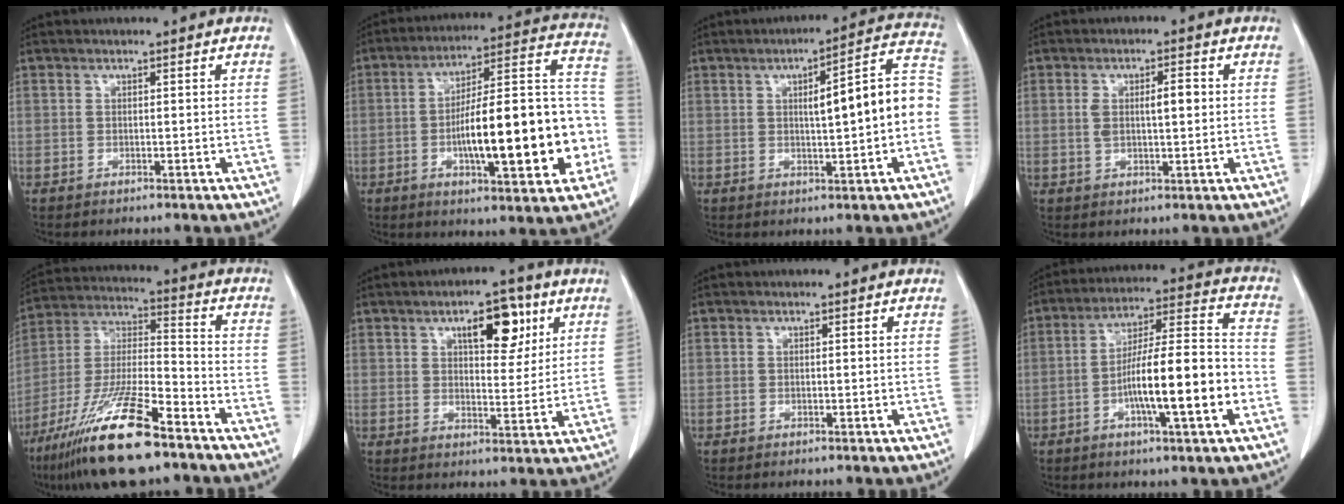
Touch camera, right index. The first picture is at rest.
{"total": 21.6, "force": [-4.7, 4.9, 20.5], "torque": [-0.270, 0.036, -0.059]}
{"total": 11.5, "force": [-0.3, 1.4, 11.4], "torque": [-0.148, 0.033, -0.003]}
{"total": 4.7, "force": [0.7, 1.4, 4.4], "torque": [-0.081, 0.014, 0.018]}
{"total": 18.4, "force": [-12.1, 2.6, 13.6], "torque": [-0.289, -0.035, -0.219]}
{"total": 8.3, "force": [4.1, 3.3, 6.4], "torque": [-0.090, 0.006, 0.060]}
{"total": 0.0}
{"total": 14.8, "force": [-4.2, 1.3, 14.1], "torque": [-0.235, 0.012, -0.066]}